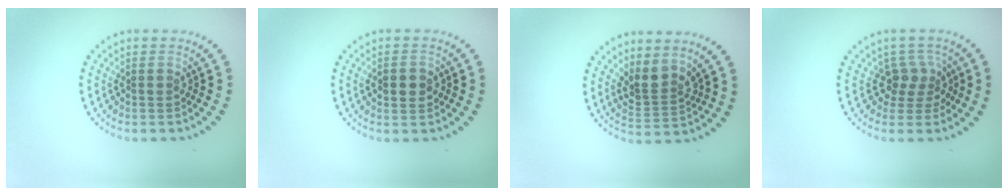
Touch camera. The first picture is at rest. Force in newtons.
{"total": 2.2, "press": 2.2, "slide": 0.2}
{"total": 2.7, "press": 2.2, "slide": 1.7}
{"total": 2.6, "press": 2.0, "slide": 1.8}